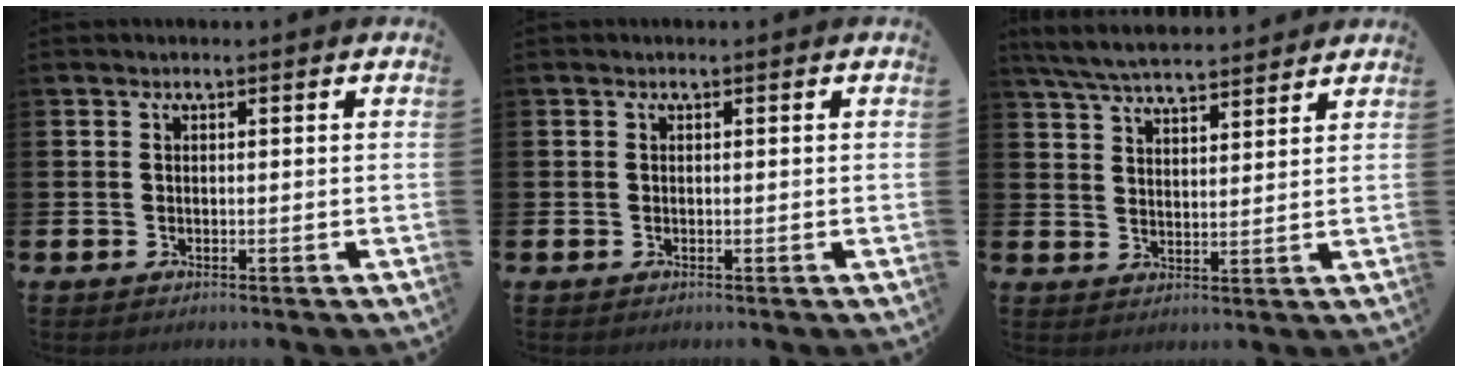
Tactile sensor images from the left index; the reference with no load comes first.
{"total": 0.0}
{"total": 6.1, "force": [5.9, 0.6, 1.4], "torque": [-0.052, -0.025, 0.108]}